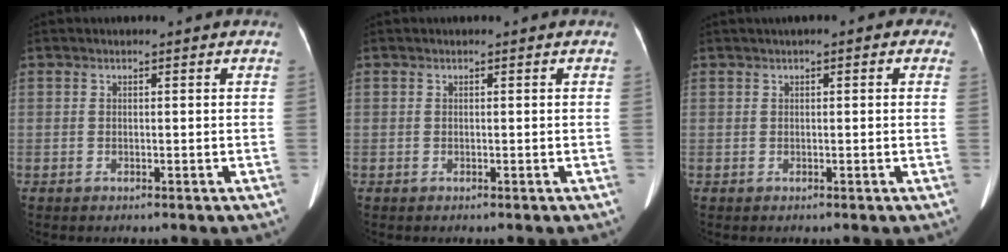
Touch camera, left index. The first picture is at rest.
{"total": 0.0}
{"total": 3.1, "force": [1.6, 1.1, 2.3], "torque": [-0.023, 0.023, 0.015]}